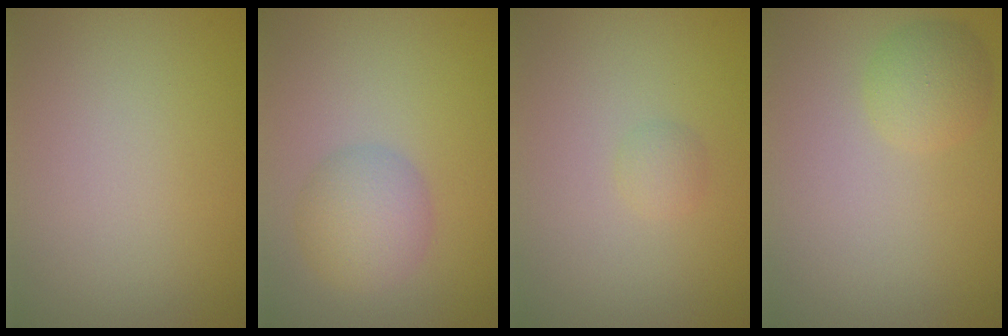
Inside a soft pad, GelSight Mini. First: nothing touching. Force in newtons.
{"total": 3.5, "press": 3.5, "slide": 0.1}
{"total": 0.9, "press": 0.9, "slide": 0.1}
{"total": 2.5, "press": 2.5, "slide": 0.1}